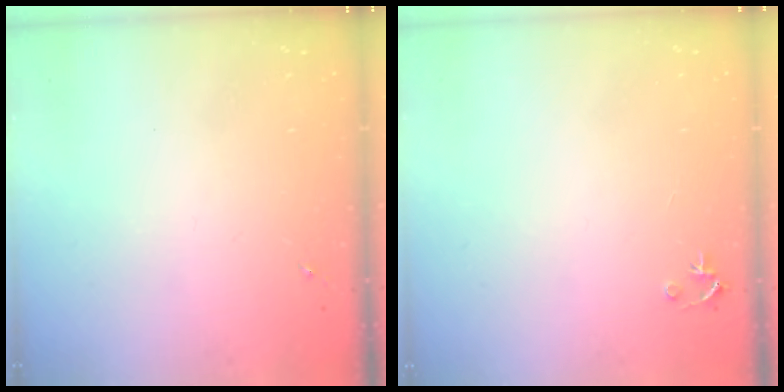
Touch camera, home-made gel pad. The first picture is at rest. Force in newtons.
{"total": 3.5, "press": 3.5, "slide": 0.4}